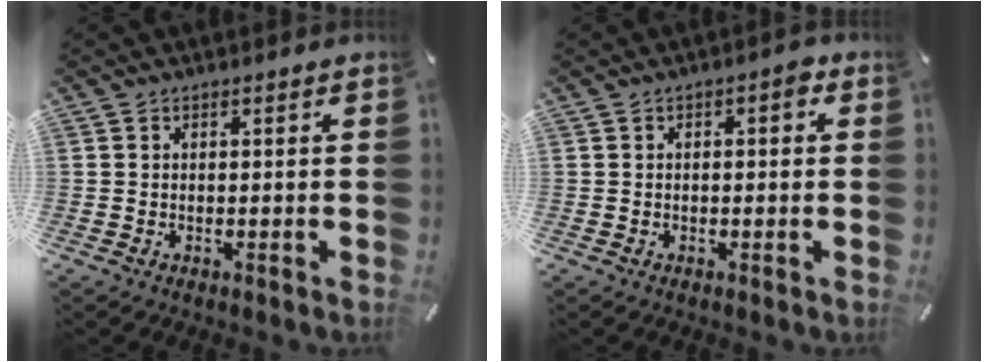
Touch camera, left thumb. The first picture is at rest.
{"total": 2.4, "force": [-0.1, 1.2, 2.1], "torque": [-0.025, 0.005, -0.008]}